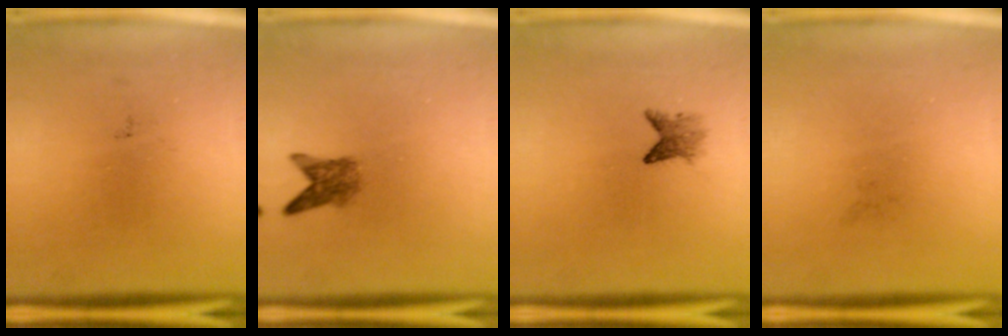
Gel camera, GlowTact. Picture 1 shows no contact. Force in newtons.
{"total": 2.9}
{"total": 2.2}
{"total": 0.0}